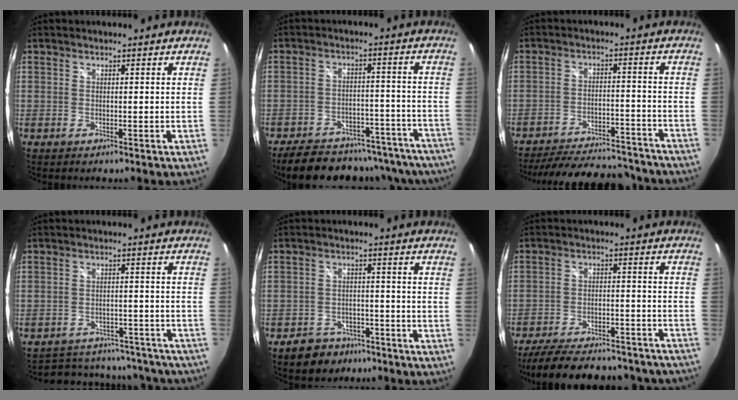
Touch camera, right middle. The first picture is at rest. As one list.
[{"total": 24.3, "force": [-20.6, 9.2, 9.0], "torque": [-0.166, 0.026, -0.245]}, {"total": 24.0, "force": [-21.1, 6.5, 9.4], "torque": [-0.182, 0.003, -0.271]}, {"total": 20.6, "force": [-18.0, 7.9, 6.0], "torque": [-0.117, 0.038, -0.207]}, {"total": 7.4, "force": [-5.2, 4.8, 2.1], "torque": [-0.059, 0.018, -0.067]}, {"total": 27.8, "force": [-24.4, 7.0, 11.3], "torque": [-0.212, -0.011, -0.312]}]